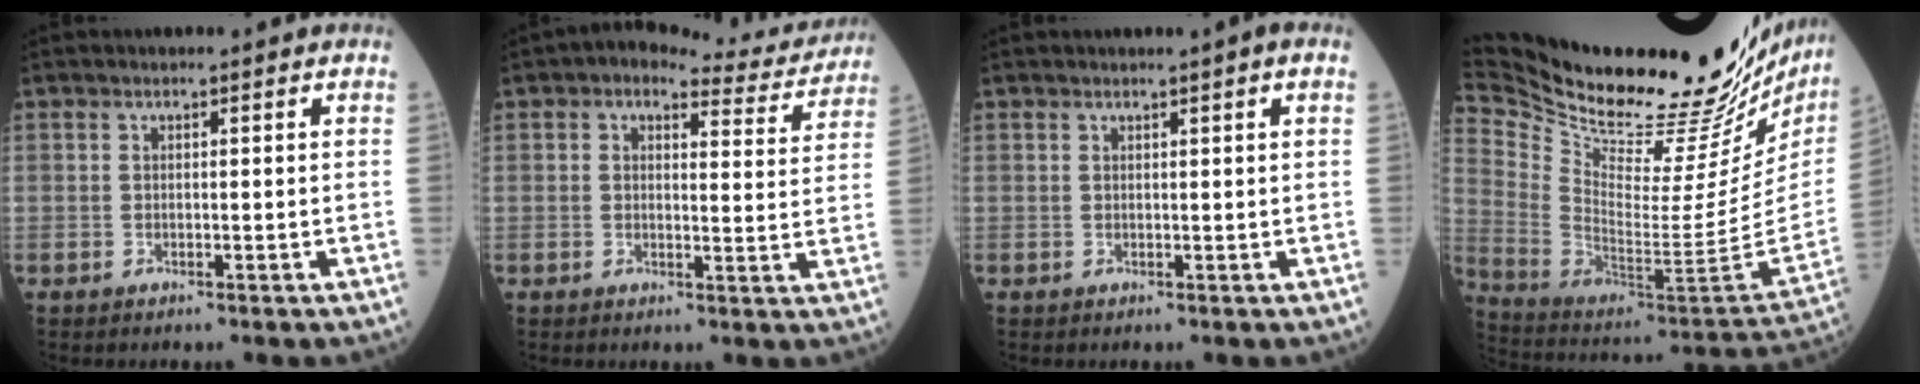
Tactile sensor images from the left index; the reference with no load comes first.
{"total": 8.9, "force": [7.8, 3.3, 2.8], "torque": [-0.018, 0.000, 0.071]}
{"total": 1.0, "force": [0.3, 0.0, 0.9], "torque": [-0.013, 0.000, 0.000]}
{"total": 38.5, "force": [32.8, 7.6, 18.6], "torque": [-0.333, -0.106, 0.460]}